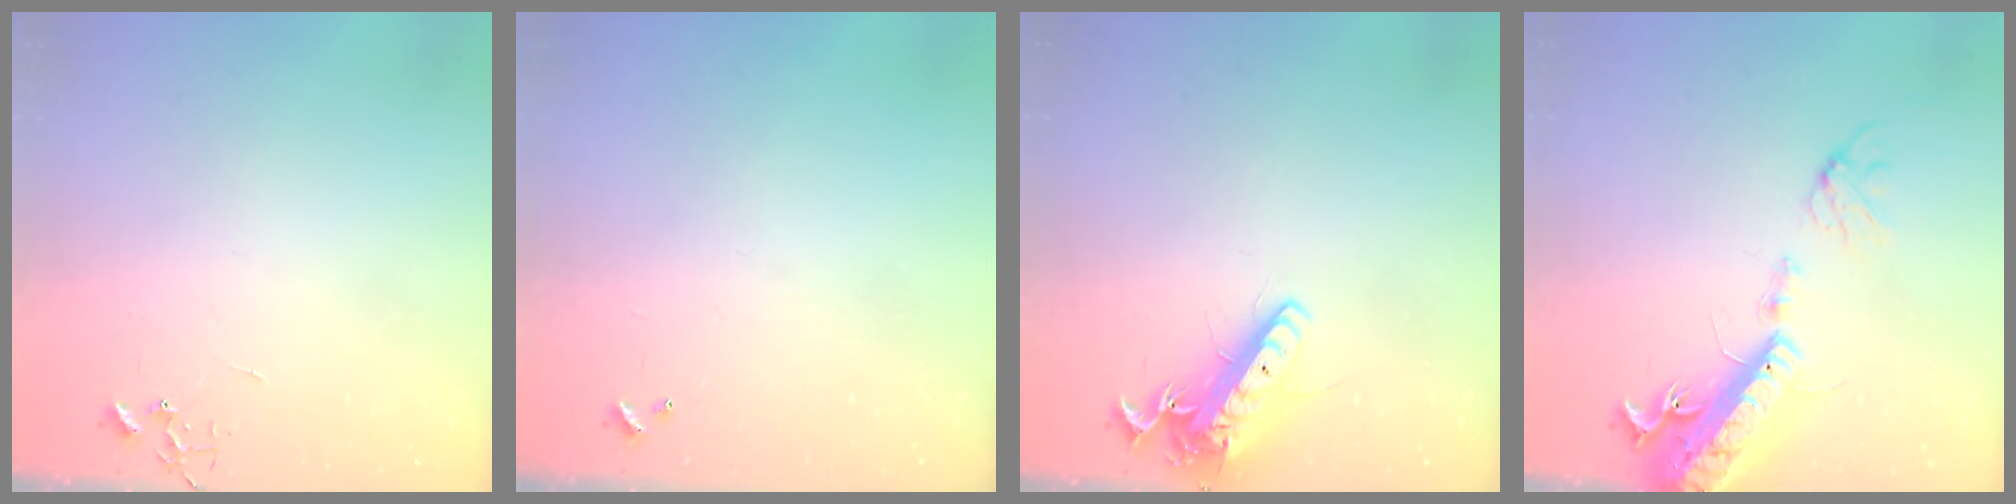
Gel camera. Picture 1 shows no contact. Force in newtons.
{"total": 0.0}
{"total": 15.0, "press": 14.7, "slide": 2.8}
{"total": 17.9, "press": 17.4, "slide": 3.9}